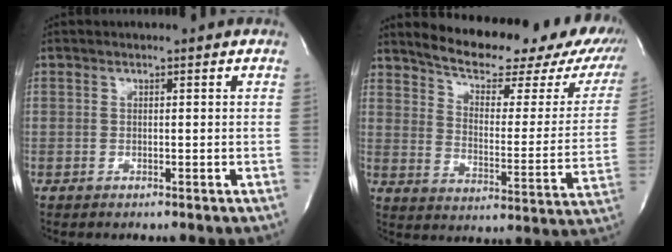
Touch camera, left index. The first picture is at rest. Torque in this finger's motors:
{"motor_torque": [0.39, -0.39, 0.30, 0.08]}